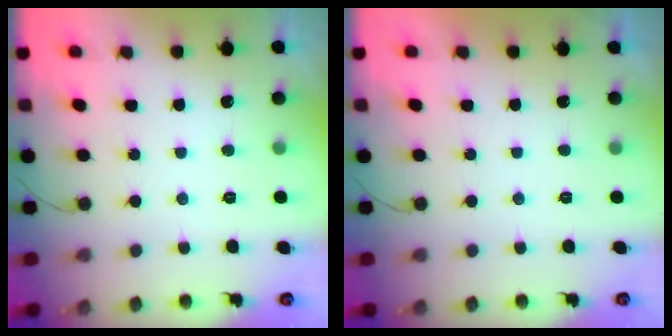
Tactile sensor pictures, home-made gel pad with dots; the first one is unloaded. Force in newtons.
{"total": 2.4, "press": 2.3, "slide": 0.4}